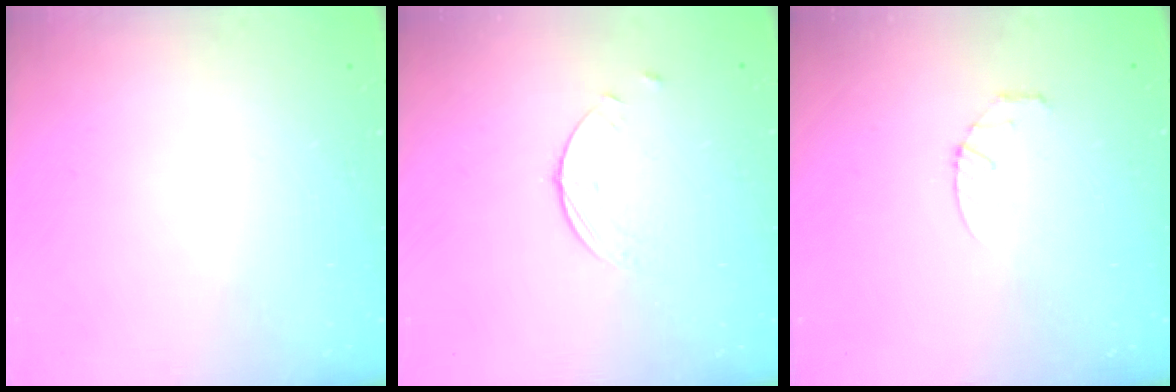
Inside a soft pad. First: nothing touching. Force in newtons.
{"total": 0.9, "press": 0.9, "slide": 0.2}
{"total": 2.8, "press": 2.8, "slide": 0.4}